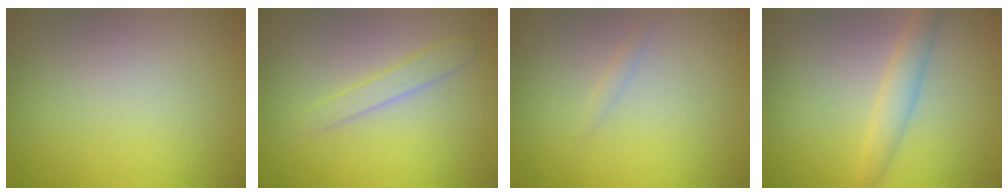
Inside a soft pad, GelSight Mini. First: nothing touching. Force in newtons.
{"total": 1.4, "press": 1.4, "slide": 0.1}
{"total": 0.5, "press": 0.5, "slide": 0.0}
{"total": 2.0, "press": 2.0, "slide": 0.1}